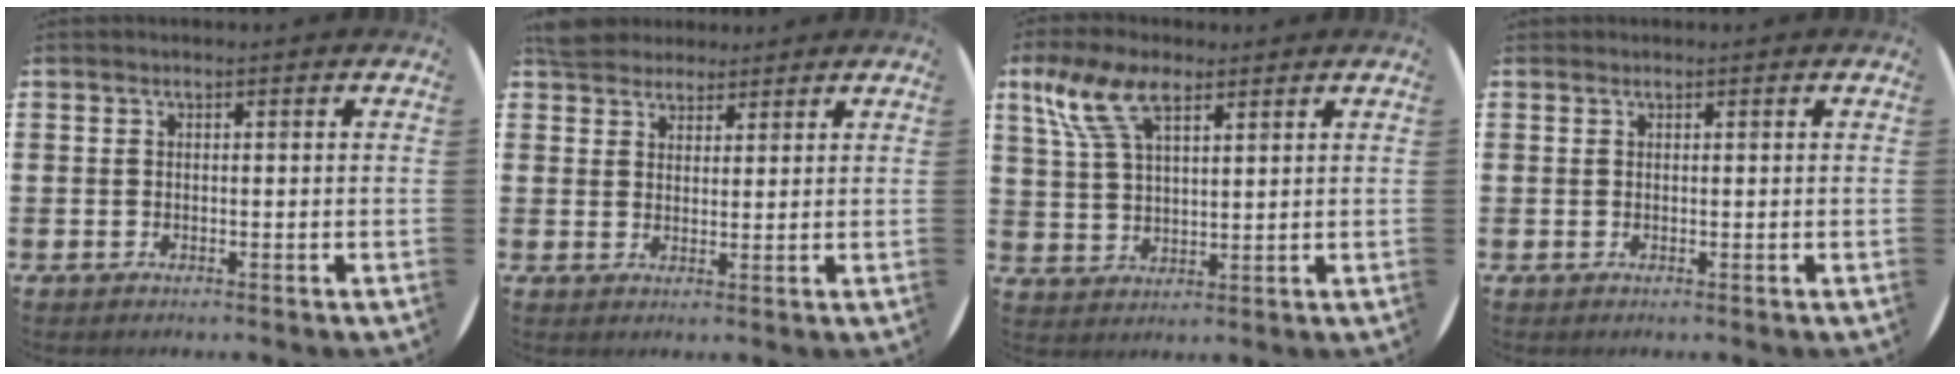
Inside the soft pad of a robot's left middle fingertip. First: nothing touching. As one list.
[{"total": 4.4, "force": [4.1, 1.7, 0.5], "torque": [-0.016, -0.002, 0.078]}, {"total": 8.2, "force": [5.2, 3.3, 5.4], "torque": [-0.121, 0.001, 0.096]}, {"total": 0.0}]